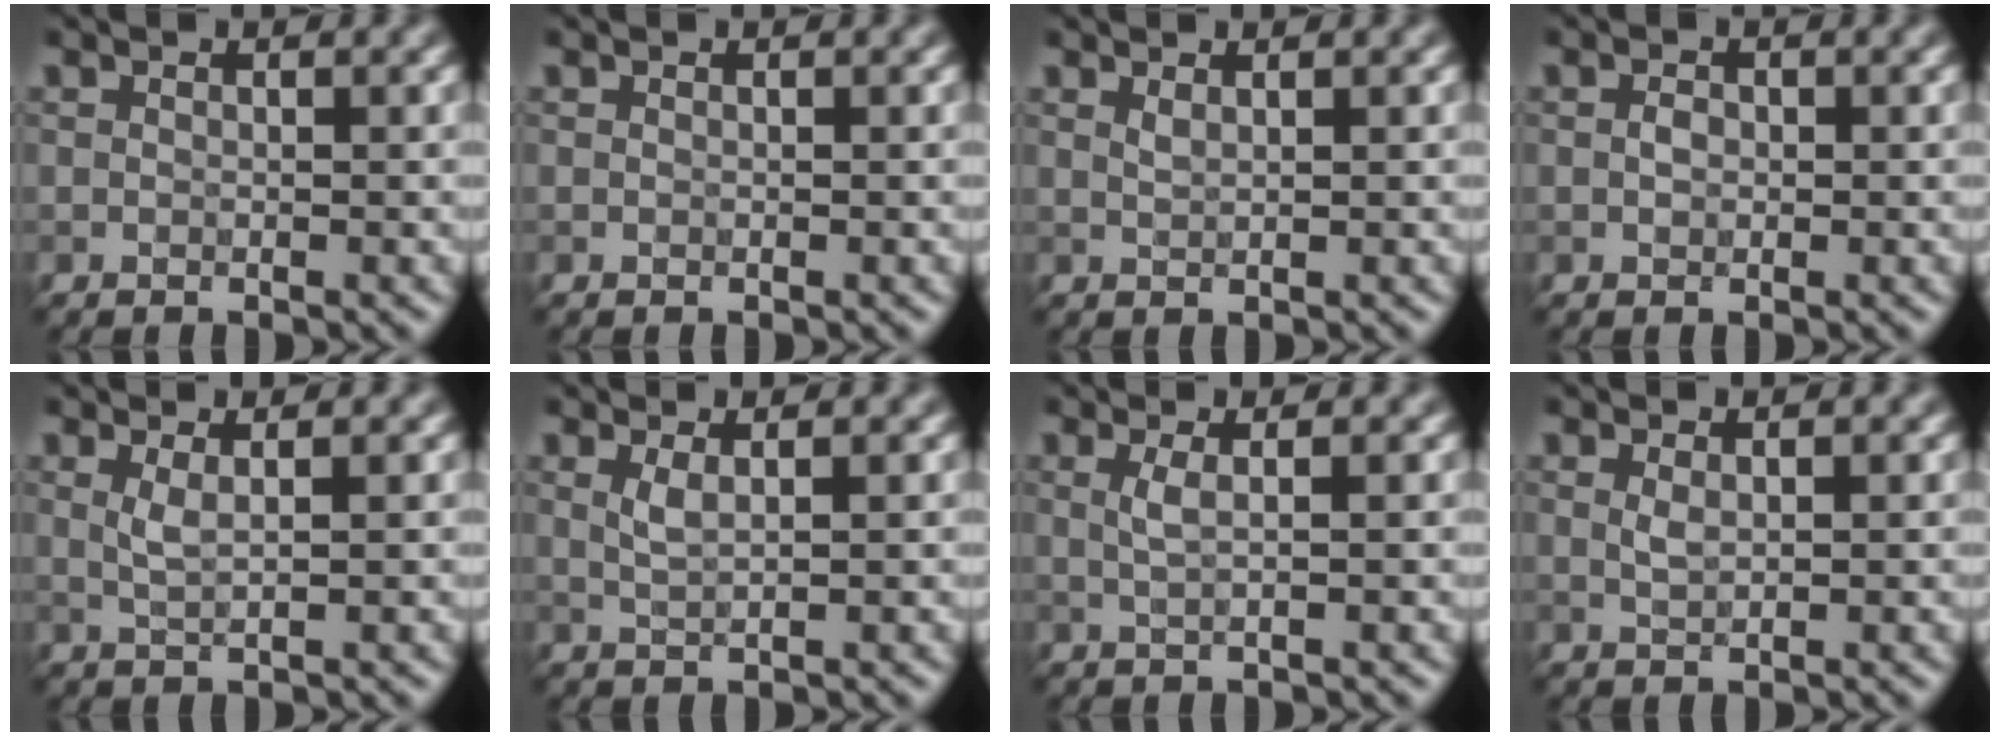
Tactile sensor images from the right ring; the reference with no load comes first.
{"total": 0.0}
{"total": 0.7, "force": [0.5, 0.2, 0.5], "torque": [-0.008, 0.001, 0.010]}
{"total": 1.0, "force": [-0.1, 0.7, 0.7], "torque": [-0.013, -0.002, -0.003]}
{"total": 1.5, "force": [0.6, 0.4, 1.4], "torque": [-0.027, -0.001, 0.010]}
{"total": 1.5, "force": [0.6, 0.4, 1.3], "torque": [-0.025, 0.000, 0.012]}
{"total": 1.6, "force": [0.4, 0.5, 1.5], "torque": [-0.026, 0.000, 0.004]}
{"total": 1.0, "force": [0.4, 0.4, 0.8], "torque": [-0.021, -0.001, 0.010]}